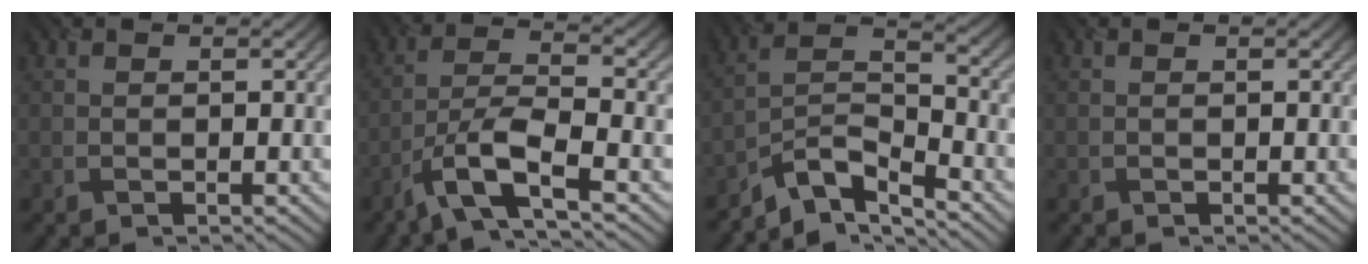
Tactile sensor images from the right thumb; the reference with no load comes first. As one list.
[{"total": 8.3, "force": [-5.0, 2.0, 6.3], "torque": [-0.120, 0.004, -0.106]}, {"total": 7.4, "force": [-5.9, 2.1, 3.8], "torque": [-0.068, -0.005, -0.126]}, {"total": 0.0}]